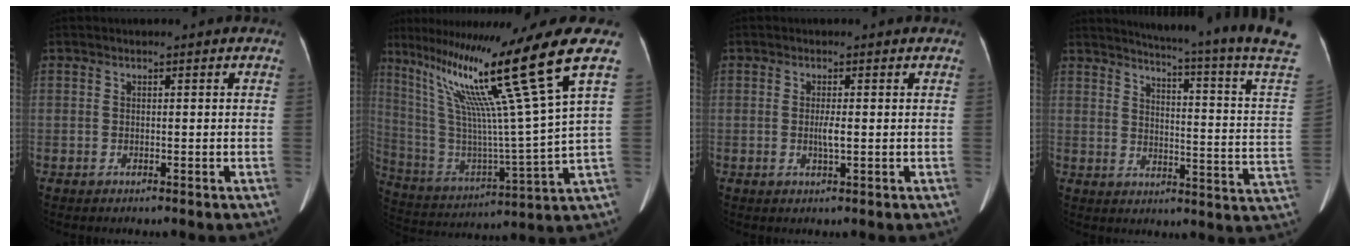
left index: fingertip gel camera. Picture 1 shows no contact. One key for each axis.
{"total": 21.0, "fx": 12.6, "fy": -3.1, "fz": 16.5, "tx": -0.292, "ty": -0.041, "tz": 0.217}
{"total": 1.8, "fx": -0.4, "fy": 0.2, "fz": 1.7, "tx": -0.035, "ty": -0.012, "tz": -0.008}
{"total": 21.8, "fx": 18.8, "fy": -3.6, "fz": 10.4, "tx": -0.164, "ty": -0.122, "tz": 0.223}